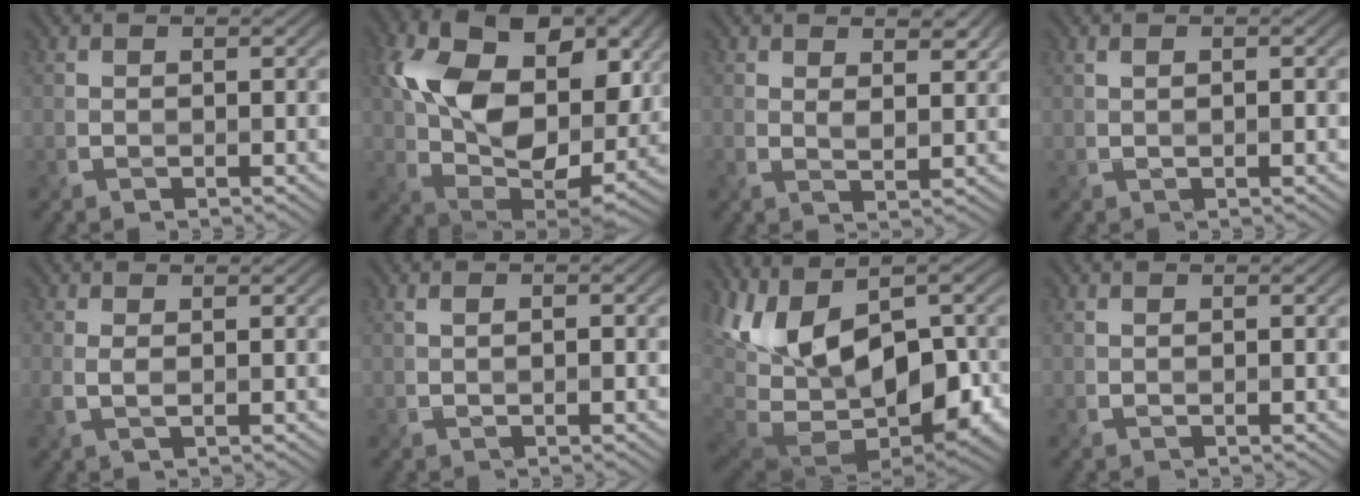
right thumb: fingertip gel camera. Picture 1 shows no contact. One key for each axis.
{"total": 15.6, "fx": 3.6, "fy": 10.2, "fz": 11.2, "tx": -0.207, "ty": 0.001, "tz": 0.067}
{"total": 2.5, "fx": 1.8, "fy": 0.9, "fz": 1.6, "tx": -0.030, "ty": -0.006, "tz": 0.030}
{"total": 1.3, "fx": 0.1, "fy": 0.3, "fz": 1.3, "tx": -0.024, "ty": 0.003, "tz": 0.006}
{"total": 1.1, "fx": 0.3, "fy": 0.1, "fz": 1.0, "tx": -0.025, "ty": -0.001, "tz": 0.006}
{"total": 1.6, "fx": 0.1, "fy": 0.6, "fz": 1.5, "tx": -0.022, "ty": -0.001, "tz": 0.006}
{"total": 16.3, "fx": -0.7, "fy": 8.8, "fz": 13.8, "tx": -0.268, "ty": -0.017, "tz": 0.003}
{"total": 0.0}